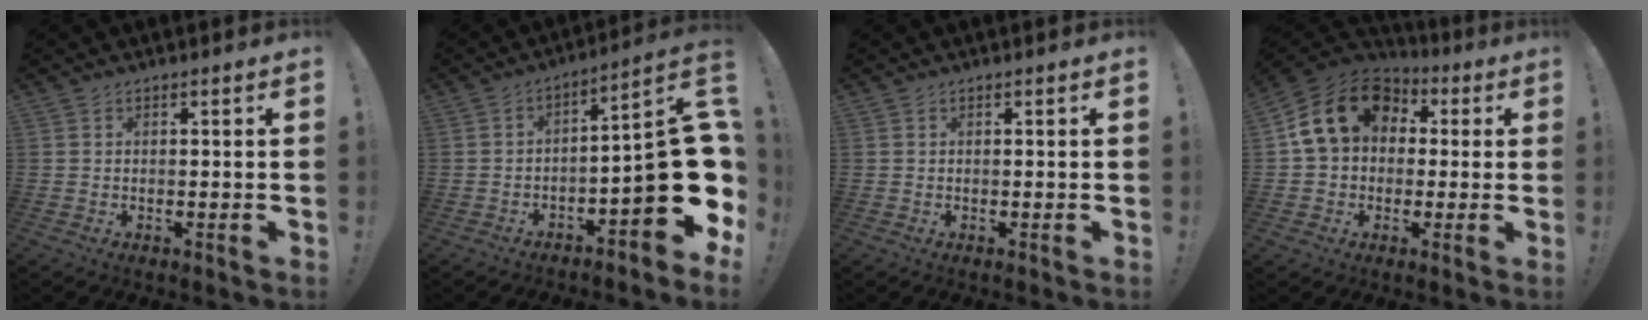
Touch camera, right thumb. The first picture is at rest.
{"total": 17.7, "force": [-3.2, 4.8, 16.7], "torque": [-0.219, 0.011, -0.045]}
{"total": 0.0}
{"total": 16.4, "force": [4.8, 12.6, 9.4], "torque": [-0.158, 0.004, 0.093]}